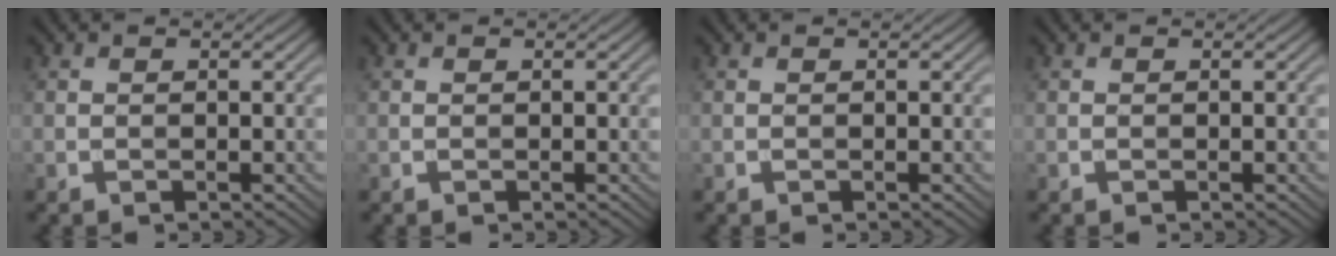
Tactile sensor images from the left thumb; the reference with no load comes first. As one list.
[{"total": 0.0}, {"total": 0.0}, {"total": 0.0}]